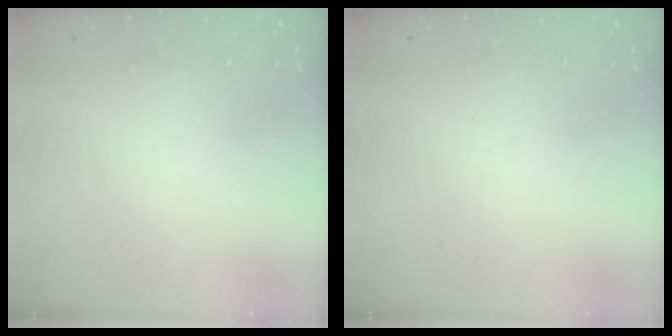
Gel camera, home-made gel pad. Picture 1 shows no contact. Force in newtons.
{"total": 0.0}